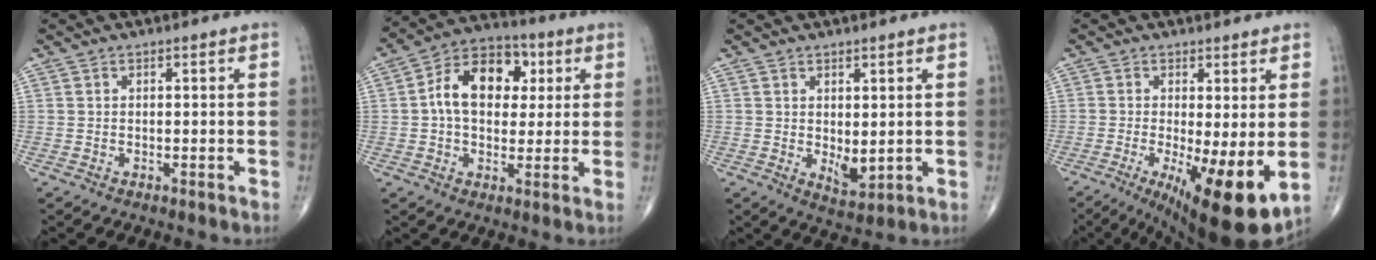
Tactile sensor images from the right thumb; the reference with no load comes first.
{"total": 13.5, "force": [2.4, 9.2, 9.6], "torque": [-0.128, 0.017, 0.029]}
{"total": 4.3, "force": [0.3, 2.2, 3.7], "torque": [-0.047, -0.016, 0.015]}
{"total": 13.1, "force": [-2.7, 3.4, 12.4], "torque": [-0.188, -0.023, -0.030]}